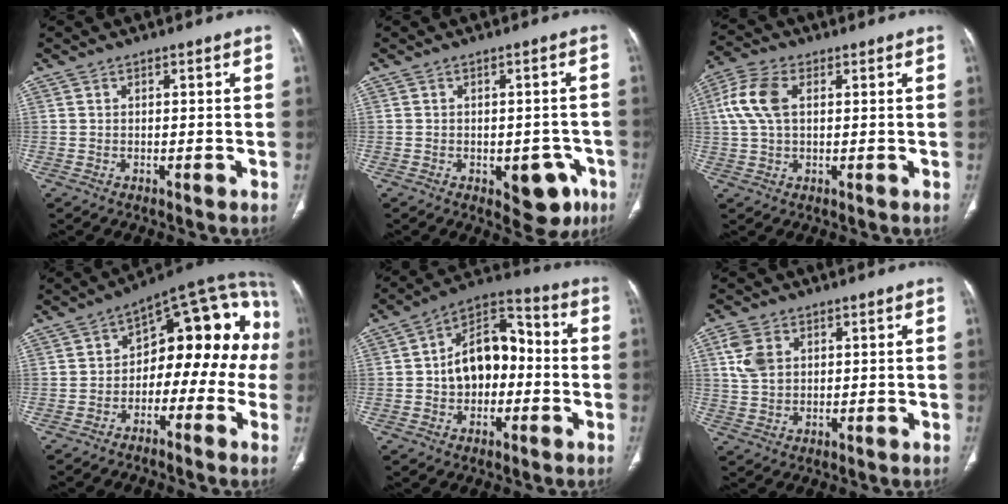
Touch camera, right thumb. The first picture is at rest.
{"total": 7.8, "force": [-3.3, 4.4, 5.6], "torque": [-0.032, 0.013, -0.032]}
{"total": 8.4, "force": [1.7, 5.1, 6.4], "torque": [-0.151, 0.019, 0.033]}
{"total": 19.3, "force": [-1.6, 10.9, 15.9], "torque": [-0.169, 0.065, -0.030]}
{"total": 13.8, "force": [-0.8, 9.4, 10.1], "torque": [-0.126, 0.042, -0.023]}
{"total": 6.2, "force": [2.2, 4.3, 3.9], "torque": [-0.077, -0.001, 0.047]}